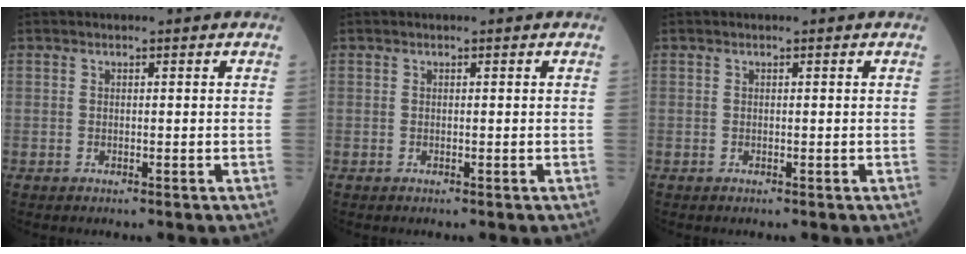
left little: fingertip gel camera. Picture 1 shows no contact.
{"total": 0.0}
{"total": 0.0}